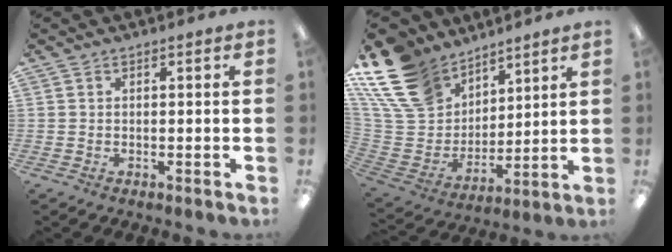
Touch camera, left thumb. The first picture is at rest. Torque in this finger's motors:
{"motor_torque": [1.02, -0.10, 1.41, -1.40, 0.50]}